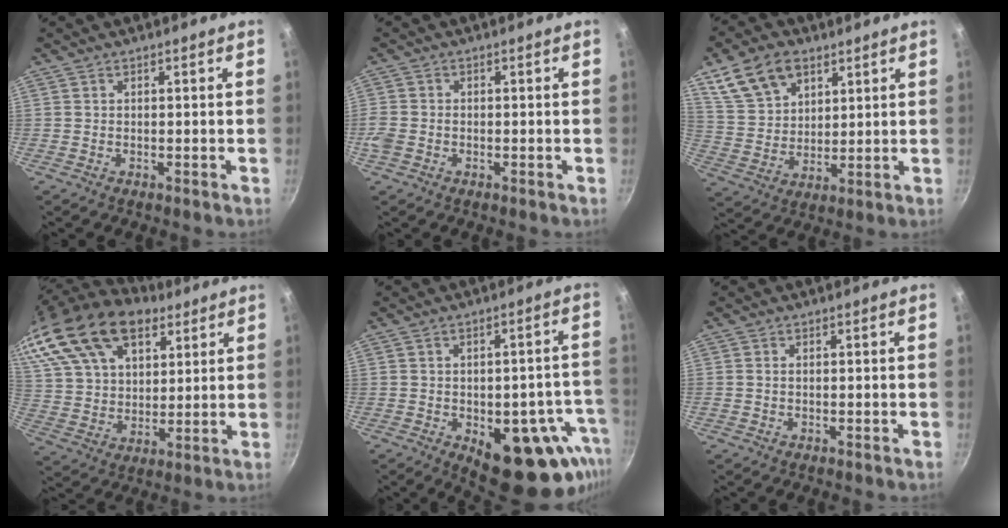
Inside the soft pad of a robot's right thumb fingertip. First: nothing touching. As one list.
[{"total": 3.4, "force": [-1.3, 2.5, 1.9], "torque": [-0.048, 0.004, -0.032]}, {"total": 12.6, "force": [6.9, 8.1, 6.8], "torque": [-0.109, -0.015, 0.138]}, {"total": 26.0, "force": [15.6, 14.5, 14.9], "torque": [-0.287, -0.013, 0.284]}, {"total": 18.0, "force": [-6.9, 9.3, 13.8], "torque": [-0.100, 0.013, -0.079]}, {"total": 0.6, "force": [0.0, 0.4, 0.5], "torque": [-0.009, 0.003, -0.002]}]